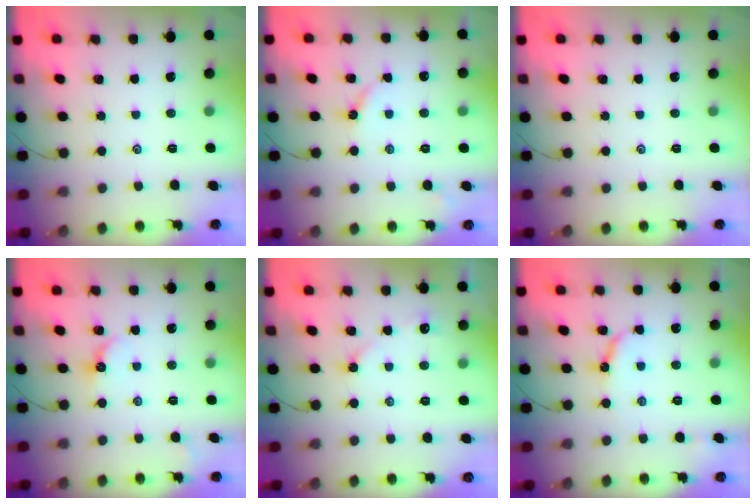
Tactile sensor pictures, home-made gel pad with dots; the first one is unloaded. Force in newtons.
{"total": 3.5, "press": 3.5, "slide": 0.5}
{"total": 0.0}
{"total": 5.4, "press": 5.4, "slide": 0.6}
{"total": 2.9, "press": 2.9, "slide": 0.5}
{"total": 6.1, "press": 6.1, "slide": 0.4}